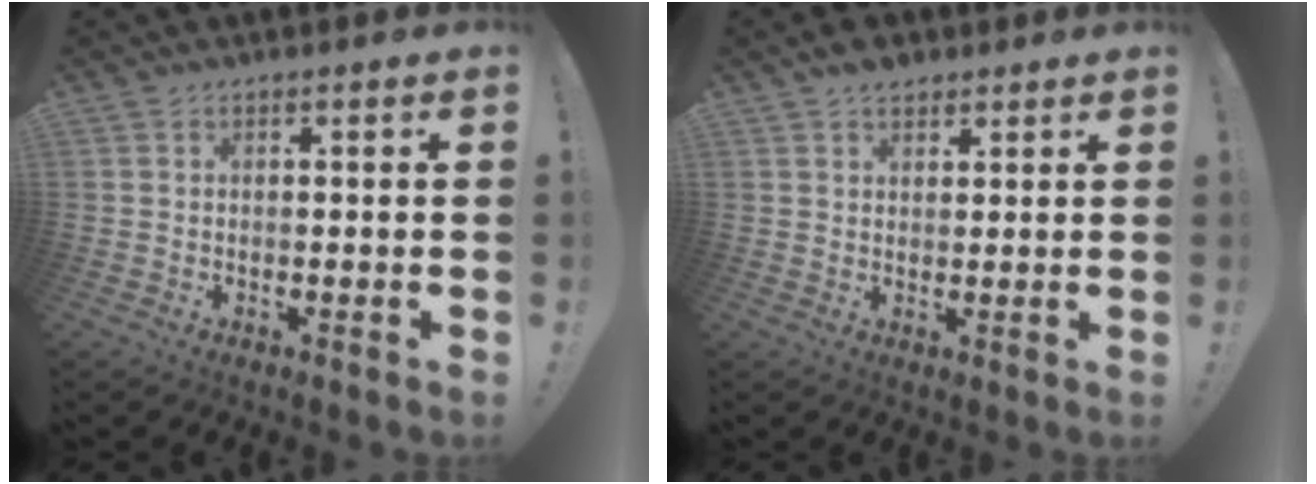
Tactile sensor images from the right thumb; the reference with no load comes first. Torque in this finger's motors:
{"motor_torque": [-0.28, 0.22, 0.36, 0.16, -0.06]}